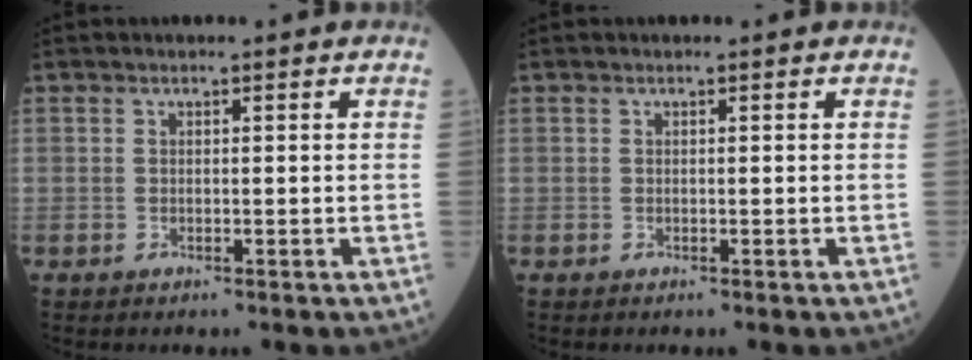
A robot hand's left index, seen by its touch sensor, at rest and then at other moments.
{"total": 0.0}